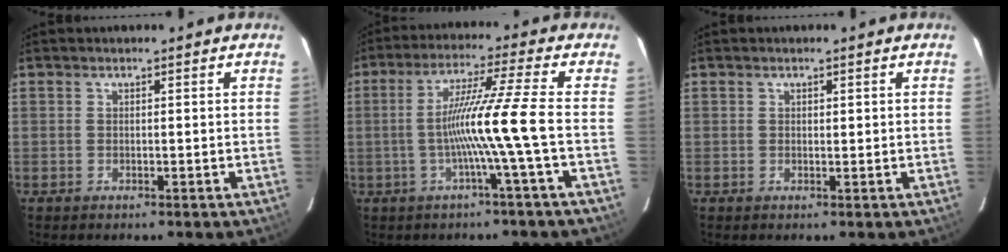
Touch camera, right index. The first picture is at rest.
{"total": 9.7, "force": [-1.9, -2.7, 9.1], "torque": [-0.169, 0.006, -0.035]}
{"total": 0.6, "force": [0.3, 0.3, 0.4], "torque": [-0.005, -0.001, 0.004]}